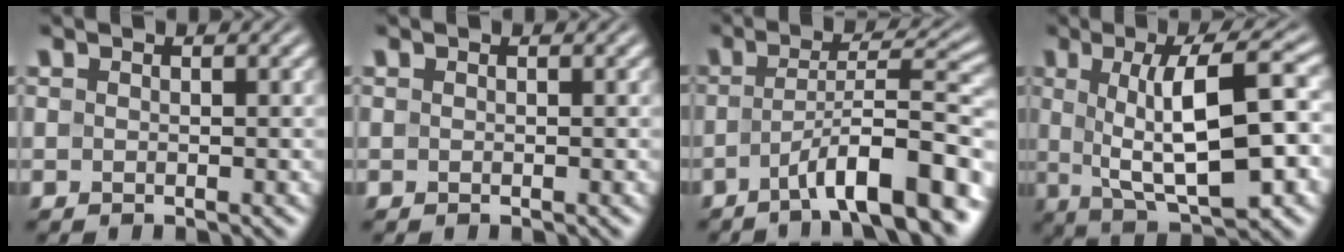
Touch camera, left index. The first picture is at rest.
{"total": 0.0}
{"total": 9.5, "force": [-4.6, 2.1, 8.1], "torque": [-0.114, 0.016, -0.077]}
{"total": 10.3, "force": [0.8, 3.2, 9.8], "torque": [-0.150, 0.007, 0.012]}